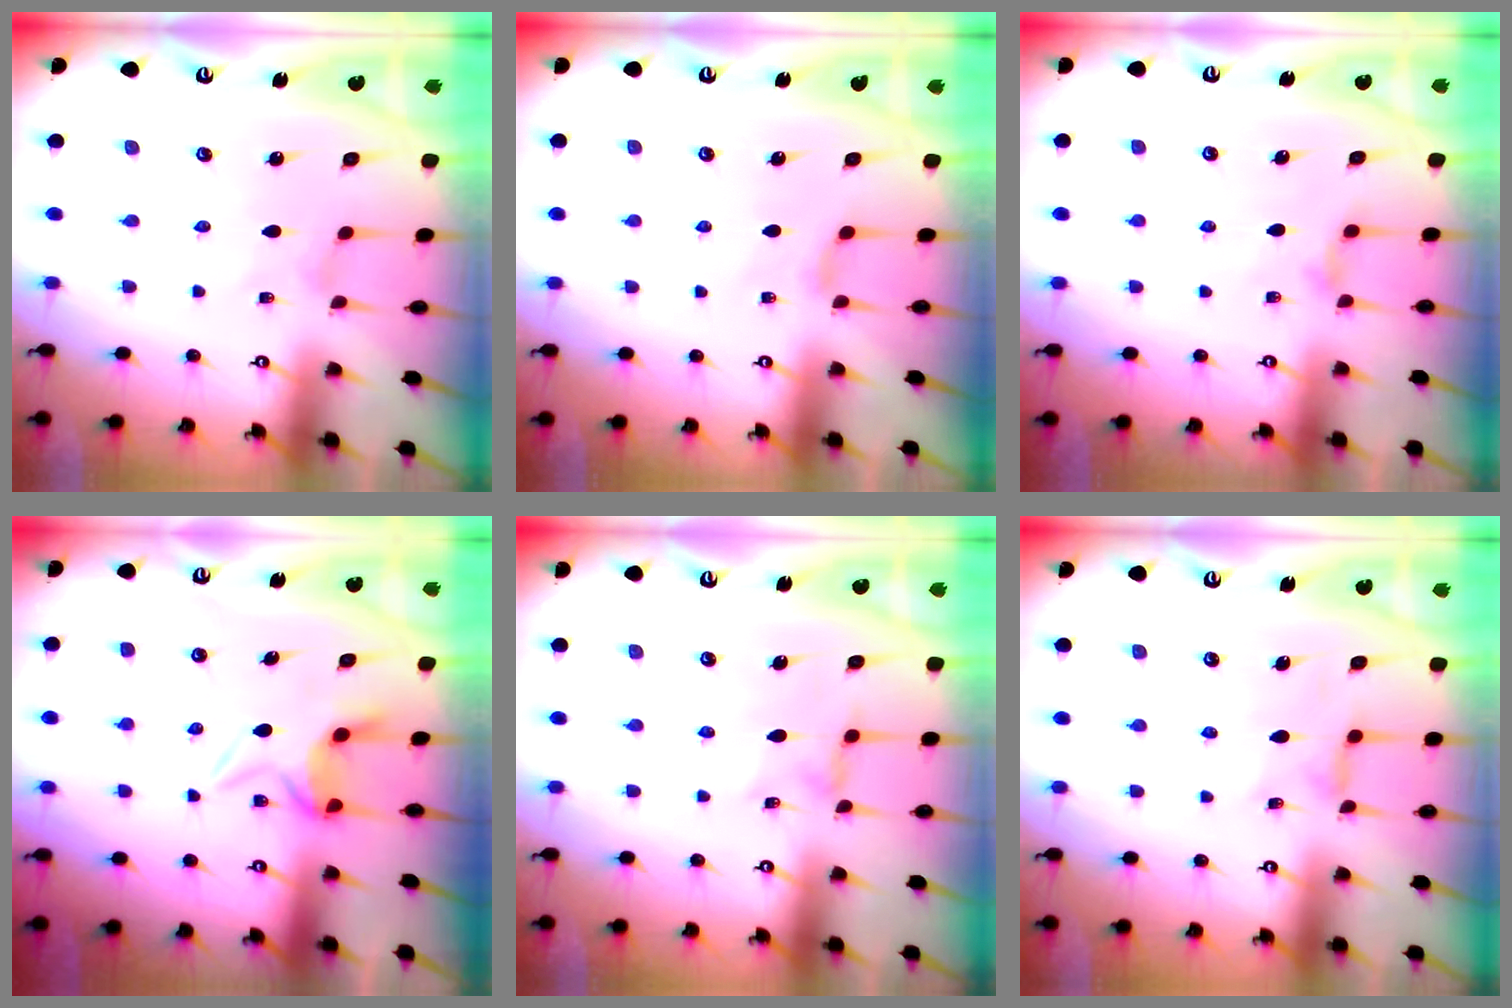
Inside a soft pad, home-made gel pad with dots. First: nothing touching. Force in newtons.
{"total": 2.7, "press": 2.7, "slide": 0.6}
{"total": 2.7, "press": 2.7, "slide": 0.5}
{"total": 6.0, "press": 5.9, "slide": 1.2}
{"total": 0.9, "press": 0.8, "slide": 0.3}
{"total": 3.5, "press": 3.5, "slide": 0.4}